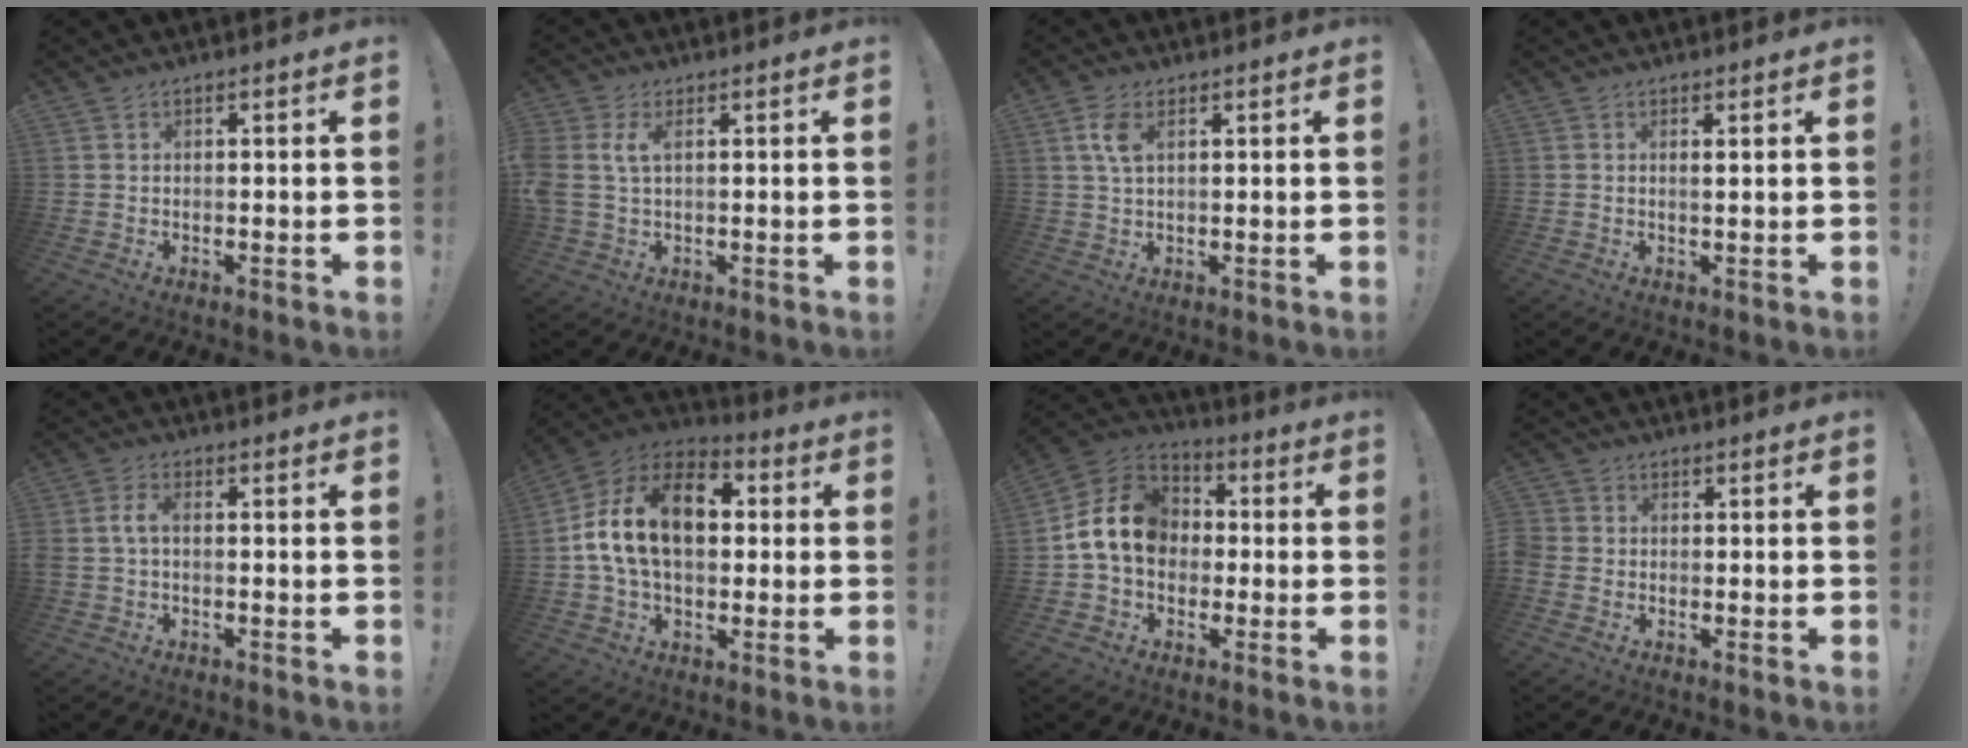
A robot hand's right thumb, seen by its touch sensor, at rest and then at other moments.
{"total": 5.0, "force": [1.4, 2.2, 4.2], "torque": [-0.088, -0.007, 0.021]}
{"total": 5.2, "force": [1.8, 2.8, 4.0], "torque": [-0.082, 0.001, 0.030]}
{"total": 1.4, "force": [0.9, -0.2, 1.0], "torque": [-0.005, -0.008, 0.012]}
{"total": 4.3, "force": [-0.6, 2.1, 3.6], "torque": [-0.078, 0.007, -0.014]}
{"total": 20.4, "force": [3.0, 12.7, 15.6], "torque": [-0.264, 0.013, 0.053]}
{"total": 15.2, "force": [0.9, 12.0, 9.2], "torque": [-0.157, 0.020, 0.023]}
{"total": 2.4, "force": [-1.2, 1.9, 1.0], "torque": [-0.021, 0.005, -0.023]}